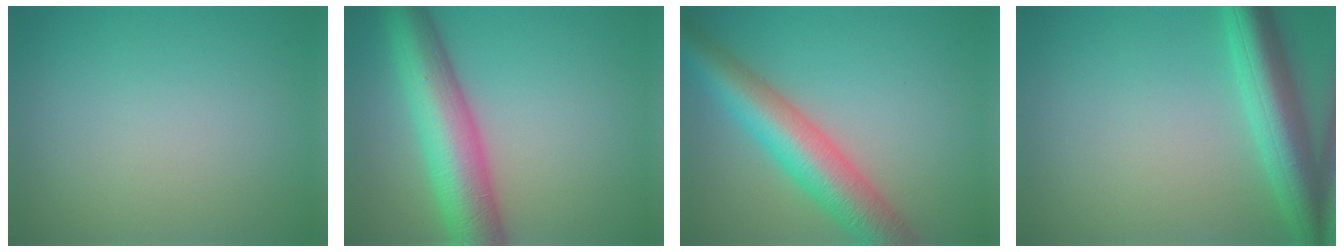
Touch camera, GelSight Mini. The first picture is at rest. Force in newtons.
{"total": 9.1, "press": 9.1, "slide": 0.3}
{"total": 8.1, "press": 8.1, "slide": 0.2}
{"total": 6.3, "press": 6.3, "slide": 0.3}